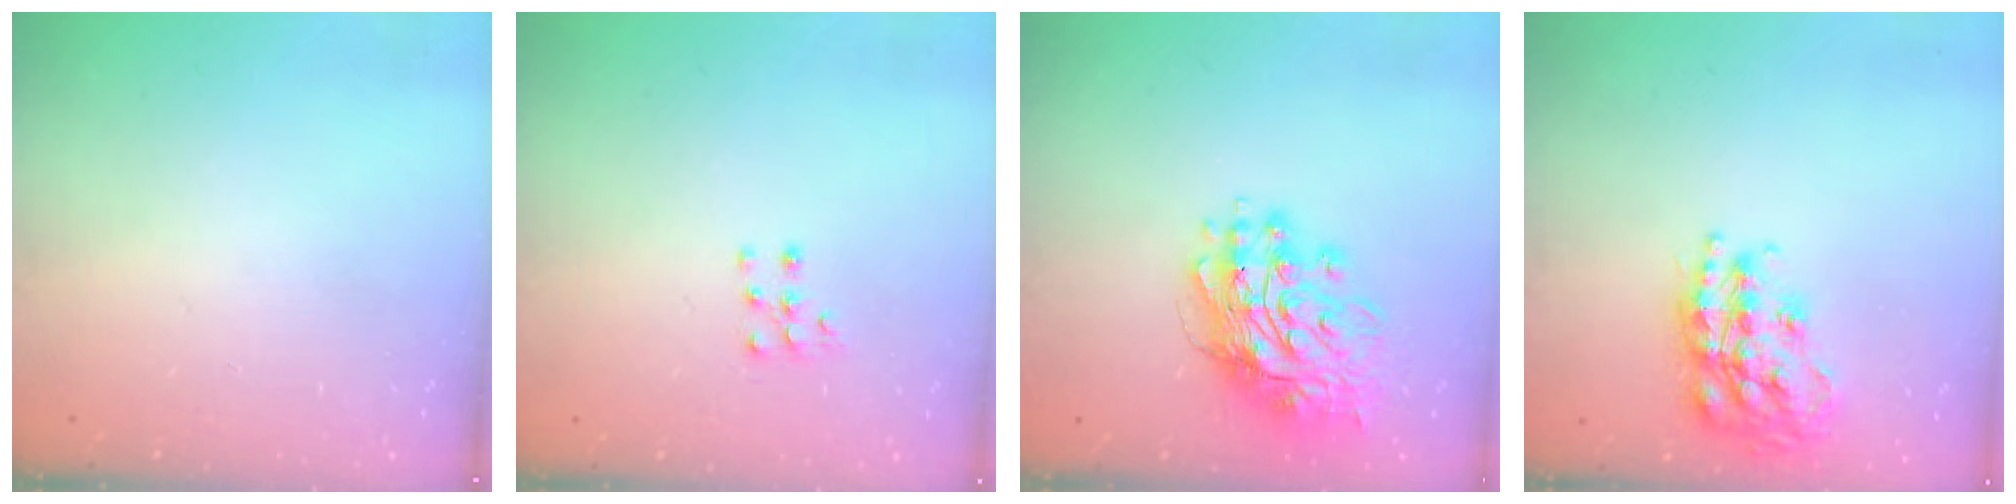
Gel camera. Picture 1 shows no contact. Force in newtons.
{"total": 6.1, "press": 6.0, "slide": 0.5}
{"total": 17.5, "press": 17.4, "slide": 1.7}
{"total": 19.5, "press": 19.4, "slide": 1.3}